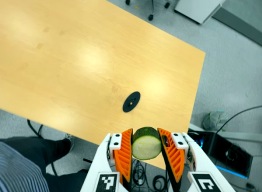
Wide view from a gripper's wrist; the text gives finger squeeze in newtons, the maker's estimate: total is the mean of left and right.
{"total": 13.1, "left": 11.4, "right": 14.8}